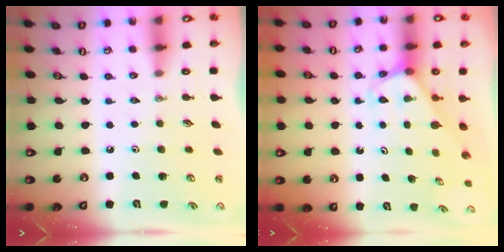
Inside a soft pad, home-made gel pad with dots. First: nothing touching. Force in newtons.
{"total": 2.4, "press": 2.4, "slide": 0.2}